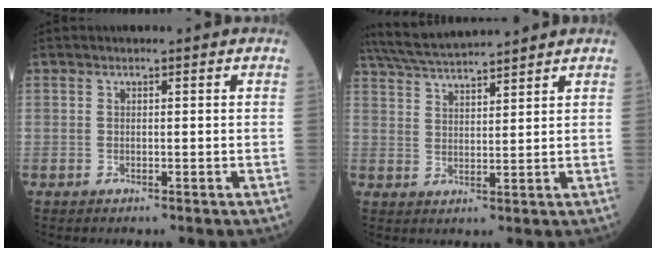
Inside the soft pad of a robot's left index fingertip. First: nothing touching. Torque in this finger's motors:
{"motor_torque": [0.05, -0.51, 0.08, 0.05]}